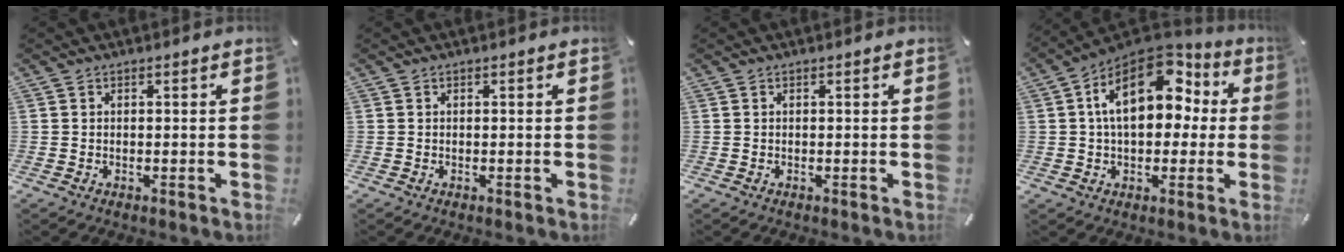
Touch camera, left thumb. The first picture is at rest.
{"total": 0.0}
{"total": 0.0}
{"total": 18.4, "force": [4.6, 11.8, 13.4], "torque": [-0.223, -0.011, 0.077]}